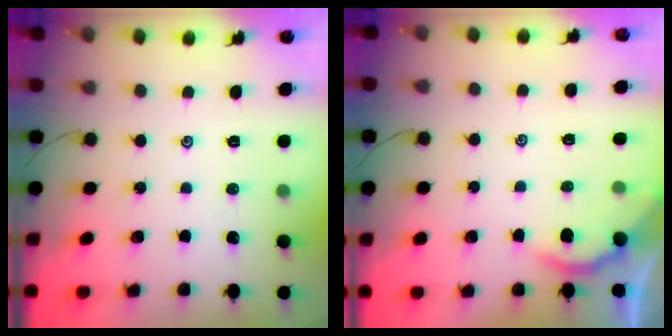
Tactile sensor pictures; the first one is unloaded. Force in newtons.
{"total": 2.1, "press": 2.0, "slide": 0.4}